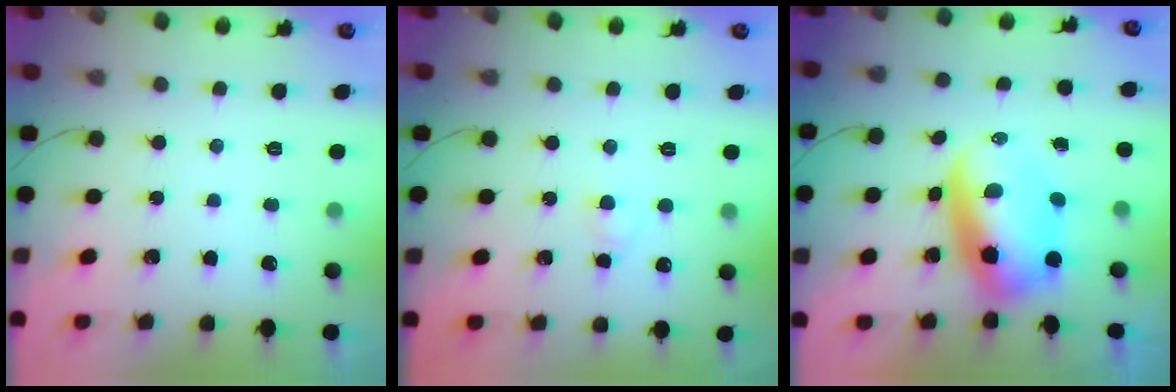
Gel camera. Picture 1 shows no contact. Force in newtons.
{"total": 2.2, "press": 1.9, "slide": 1.1}
{"total": 9.1, "press": 8.8, "slide": 2.4}